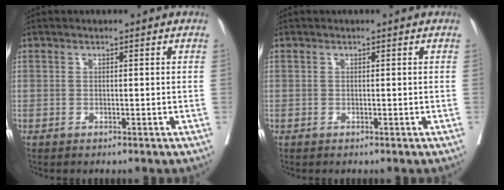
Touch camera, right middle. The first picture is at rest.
{"total": 0.0}